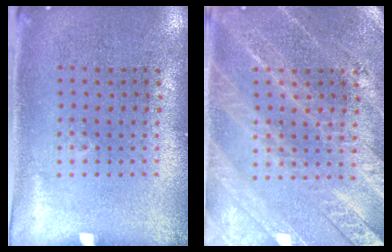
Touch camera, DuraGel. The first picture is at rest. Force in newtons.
{"total": 3.3, "press": 3.2, "slide": 0.6}